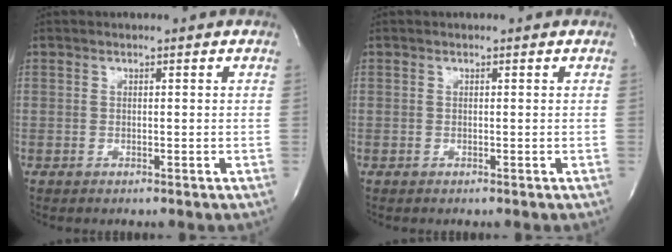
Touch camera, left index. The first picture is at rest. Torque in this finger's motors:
{"motor_torque": [0.00, 0.00, -0.03, 0.00]}